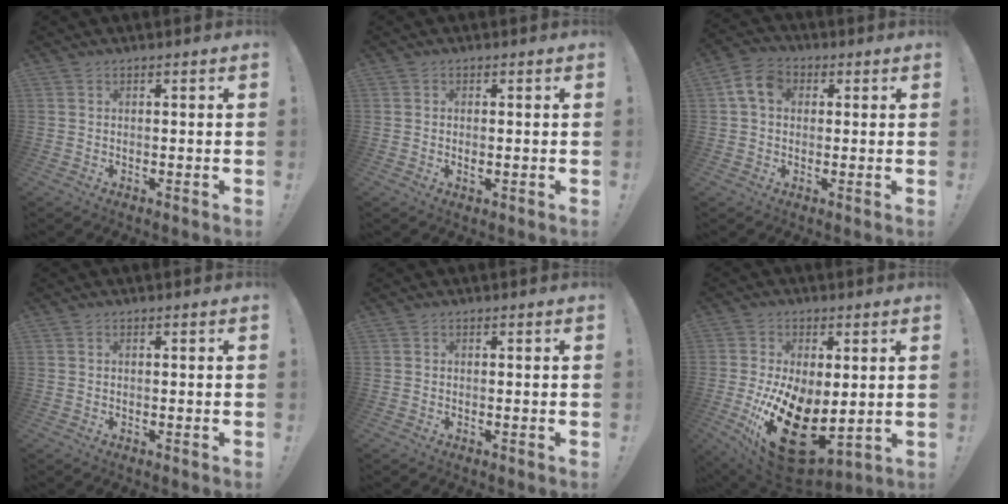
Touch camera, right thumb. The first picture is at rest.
{"total": 1.1, "force": [-0.1, 0.5, 0.9], "torque": [-0.010, -0.001, -0.002]}
{"total": 8.0, "force": [2.2, 5.9, 5.1], "torque": [-0.094, 0.010, 0.044]}
{"total": 0.0}
{"total": 0.0}
{"total": 21.2, "force": [-4.5, 12.0, 16.9], "torque": [-0.294, 0.001, -0.055]}